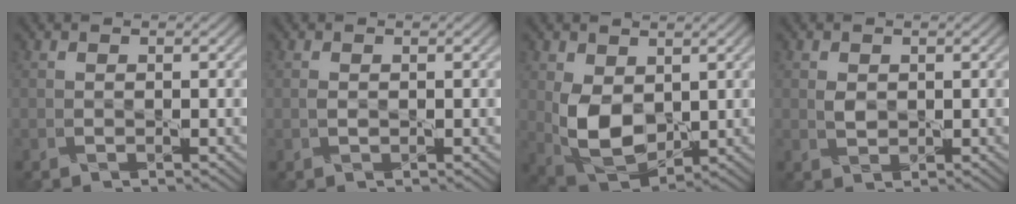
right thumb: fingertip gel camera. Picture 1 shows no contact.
{"total": 0.6, "force": [0.0, 0.4, 0.4], "torque": [-0.011, -0.001, 0.000]}
{"total": 7.4, "force": [0.9, 4.9, 5.5], "torque": [-0.129, -0.009, 0.020]}
{"total": 1.5, "force": [0.3, 1.1, 0.9], "torque": [-0.023, -0.002, 0.008]}